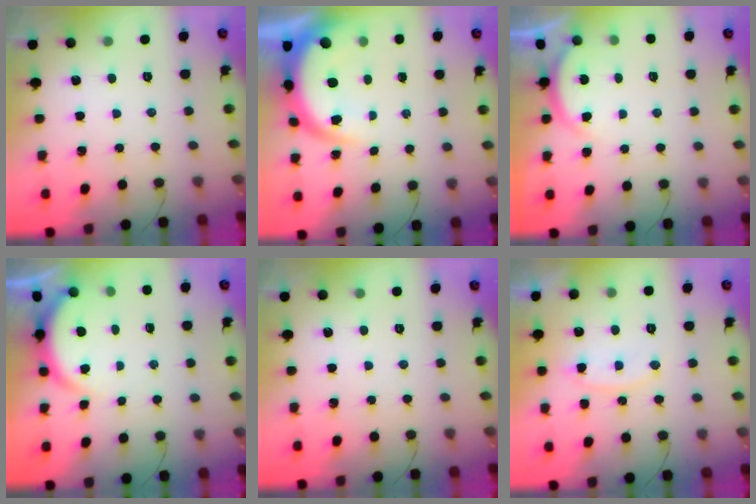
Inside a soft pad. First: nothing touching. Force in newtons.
{"total": 6.5, "press": 6.4, "slide": 1.0}
{"total": 2.8, "press": 2.8, "slide": 0.6}
{"total": 3.7, "press": 3.7, "slide": 0.3}
{"total": 0.0}
{"total": 11.3, "press": 11.3, "slide": 0.9}